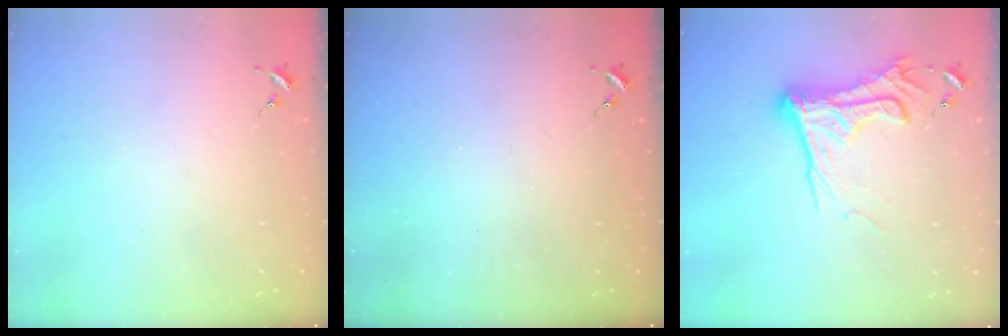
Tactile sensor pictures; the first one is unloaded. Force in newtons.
{"total": 0.0}
{"total": 17.7, "press": 17.7, "slide": 1.3}